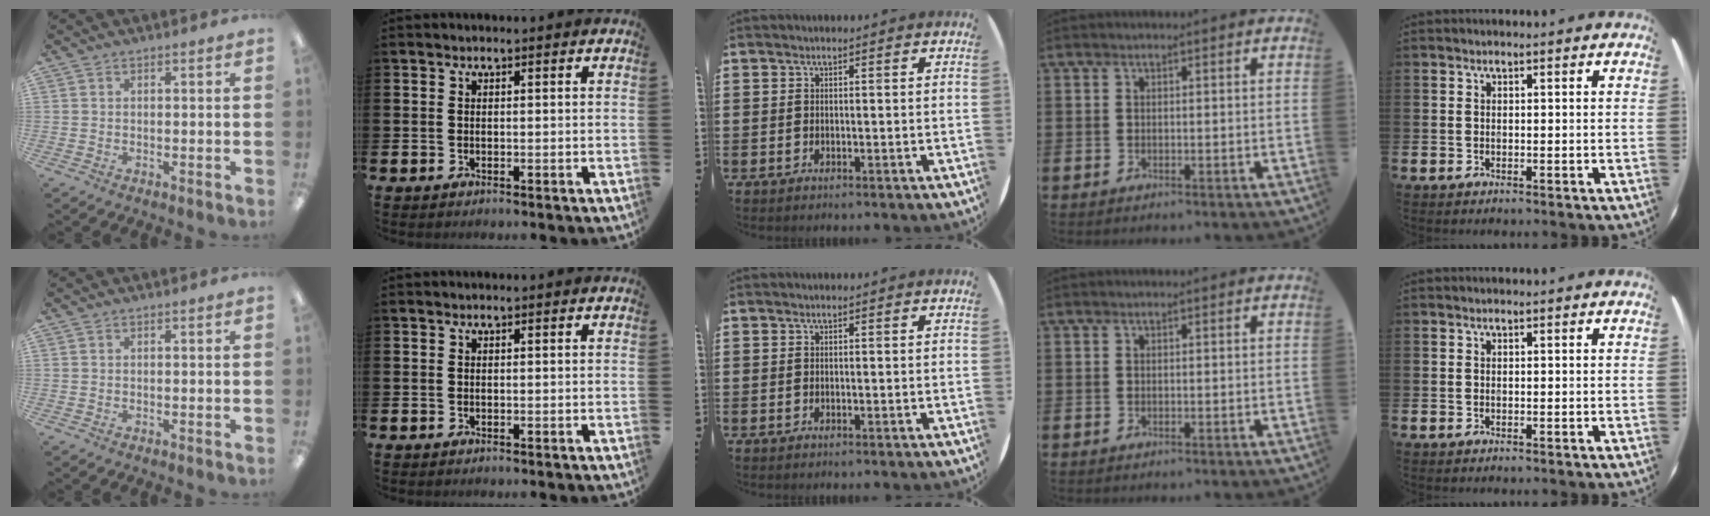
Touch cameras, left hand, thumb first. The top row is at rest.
{}